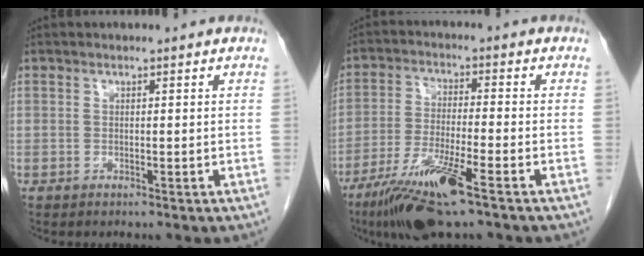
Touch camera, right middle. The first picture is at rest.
{"total": 11.1, "force": [-6.6, 0.8, 8.8], "torque": [-0.176, -0.026, -0.119]}